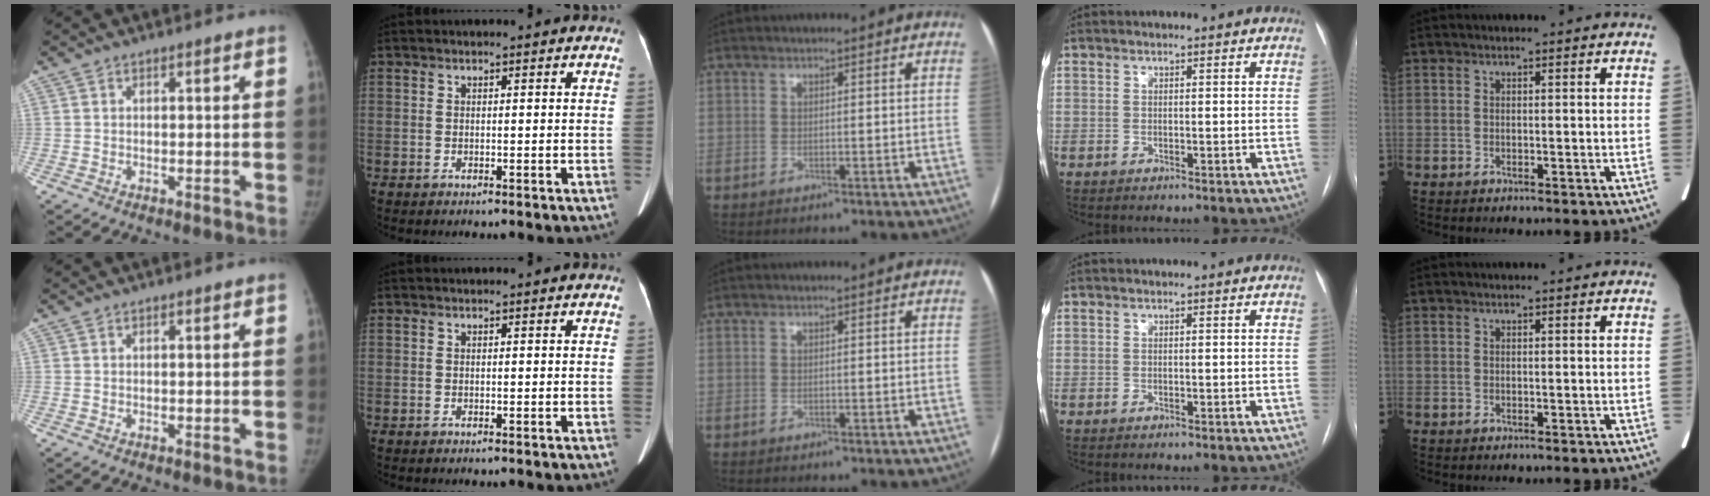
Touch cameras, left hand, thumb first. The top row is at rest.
{}